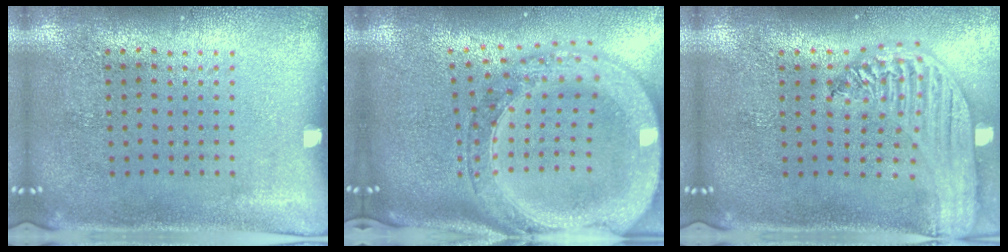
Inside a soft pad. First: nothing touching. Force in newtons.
{"total": 3.8, "press": 3.0, "slide": 2.4}
{"total": 2.7, "press": 2.2, "slide": 1.6}